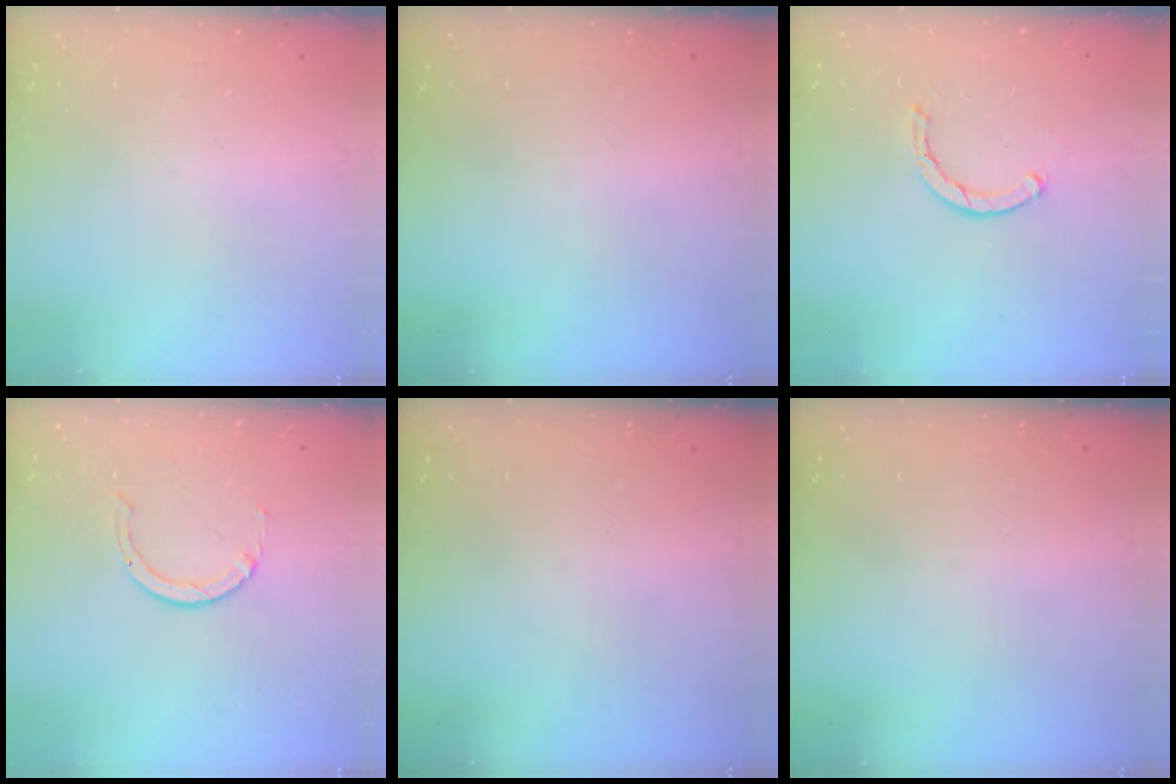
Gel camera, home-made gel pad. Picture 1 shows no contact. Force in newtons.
{"total": 0.0}
{"total": 1.6, "press": 1.6, "slide": 0.1}
{"total": 2.0, "press": 2.0, "slide": 0.2}
{"total": 0.0}
{"total": 0.0}